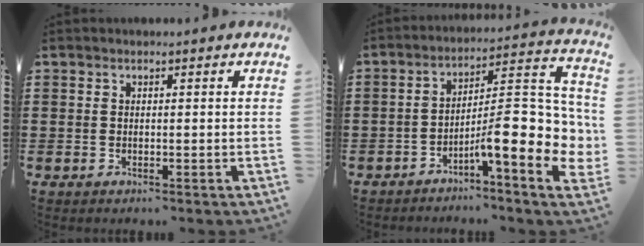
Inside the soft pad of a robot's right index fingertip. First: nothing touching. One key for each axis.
{"total": 12.4, "fx": -3.3, "fy": 2.7, "fz": 11.7, "tx": -0.171, "ty": -0.034, "tz": -0.064}